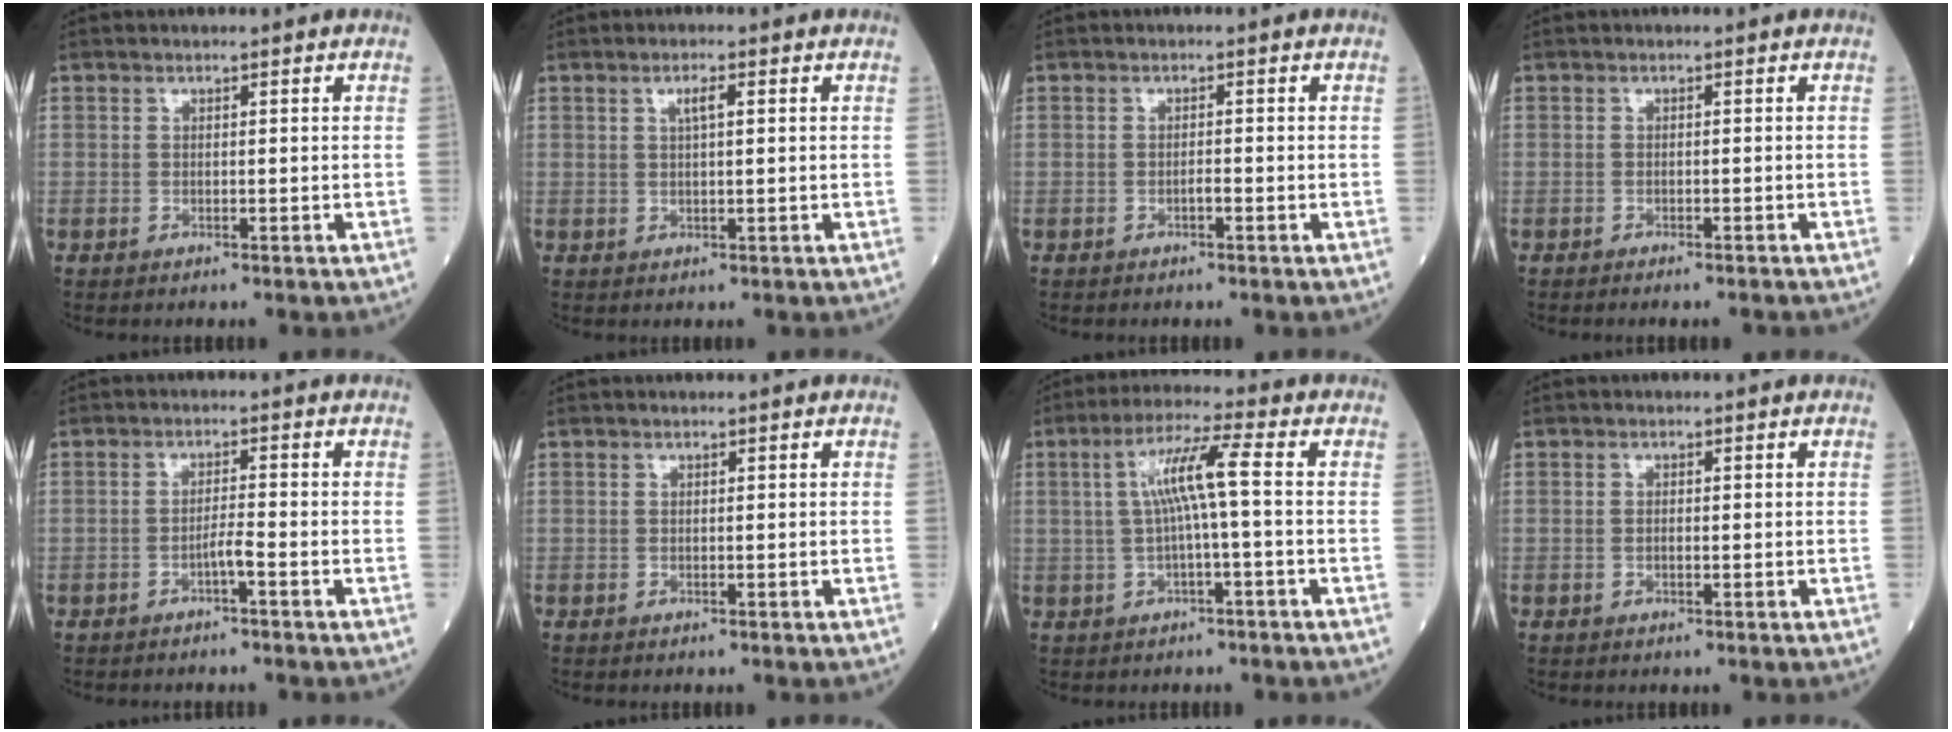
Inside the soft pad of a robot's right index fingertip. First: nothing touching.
{"total": 2.2, "force": [0.8, 0.3, 2.0], "torque": [-0.038, 0.003, 0.014]}
{"total": 0.8, "force": [-0.5, 0.1, 0.7], "torque": [-0.012, 0.002, -0.010]}
{"total": 2.9, "force": [-2.6, 0.3, 1.2], "torque": [-0.009, -0.003, -0.033]}
{"total": 2.0, "force": [-1.3, -0.2, 1.5], "torque": [-0.026, 0.001, -0.024]}
{"total": 0.0}
{"total": 7.2, "force": [0.4, -0.2, 7.2], "torque": [-0.135, 0.018, 0.006]}
{"total": 0.9, "force": [-0.2, 0.3, 0.8], "torque": [-0.018, 0.000, -0.003]}